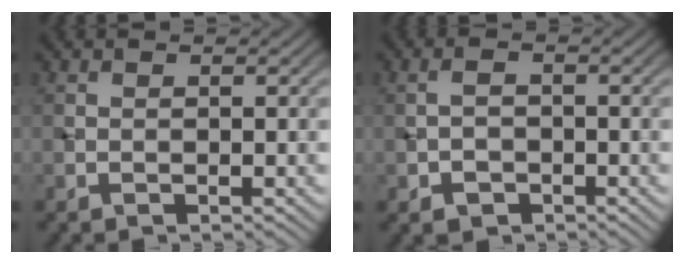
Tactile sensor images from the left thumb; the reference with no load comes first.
{"total": 2.6, "force": [-1.4, 1.7, 1.4], "torque": [-0.027, -0.002, -0.026]}